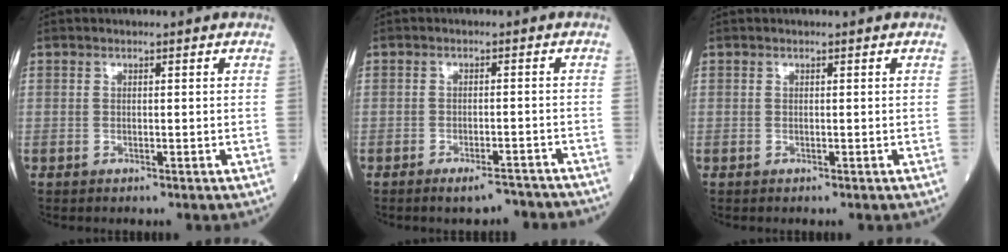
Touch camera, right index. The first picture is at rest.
{"total": 5.6, "force": [-4.9, 1.3, 2.4], "torque": [-0.023, 0.000, -0.065]}
{"total": 0.0}